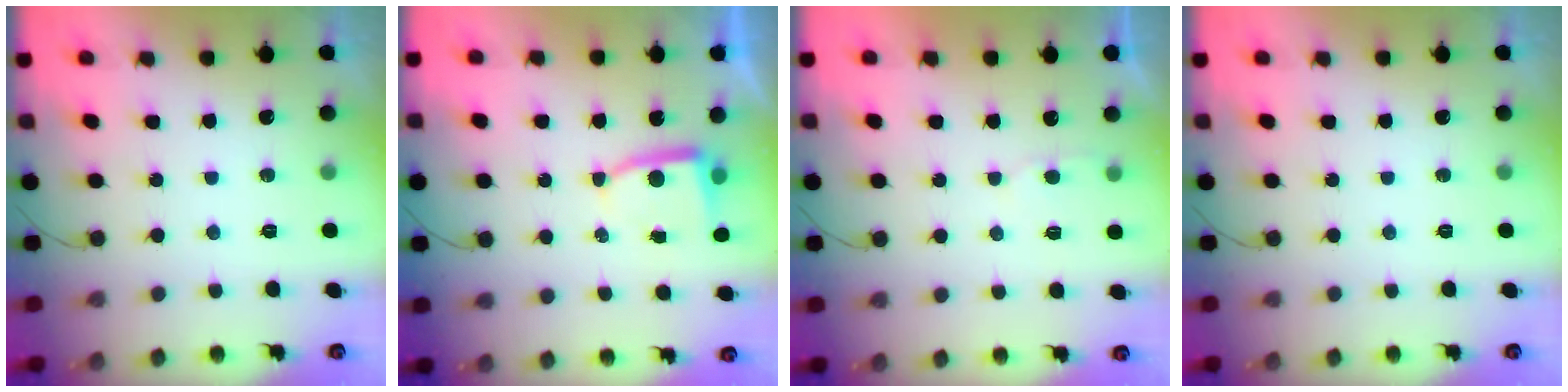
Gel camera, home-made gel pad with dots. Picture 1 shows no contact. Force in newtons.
{"total": 3.5, "press": 3.5, "slide": 0.5}
{"total": 2.7, "press": 2.7, "slide": 0.3}
{"total": 0.0}